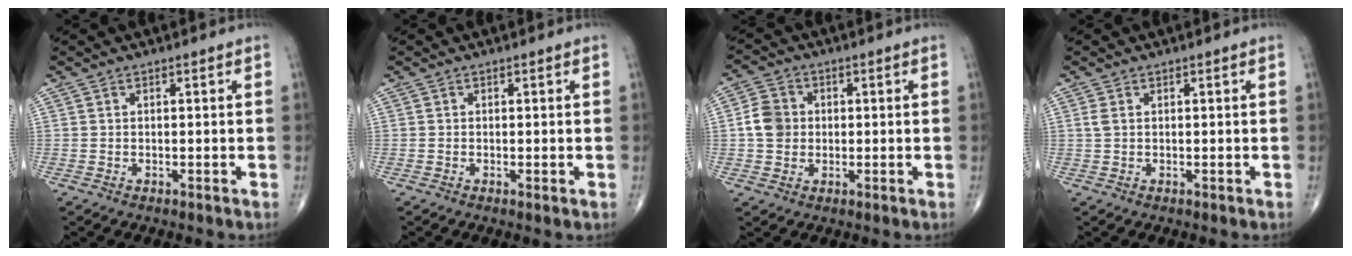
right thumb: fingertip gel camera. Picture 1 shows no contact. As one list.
[{"total": 0.5, "force": [-0.1, 0.1, 0.5], "torque": [-0.013, -0.004, -0.006]}, {"total": 5.6, "force": [0.2, 4.8, 2.8], "torque": [-0.040, 0.008, -0.002]}, {"total": 1.2, "force": [0.3, 0.7, 0.9], "torque": [-0.027, 0.007, 0.009]}]